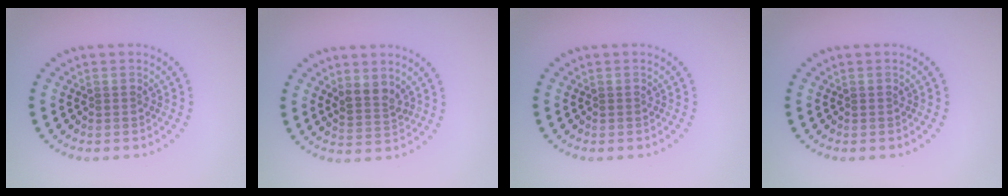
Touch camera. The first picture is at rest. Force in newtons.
{"total": 2.2, "press": 1.9, "slide": 1.1}
{"total": 0.0}
{"total": 0.0}